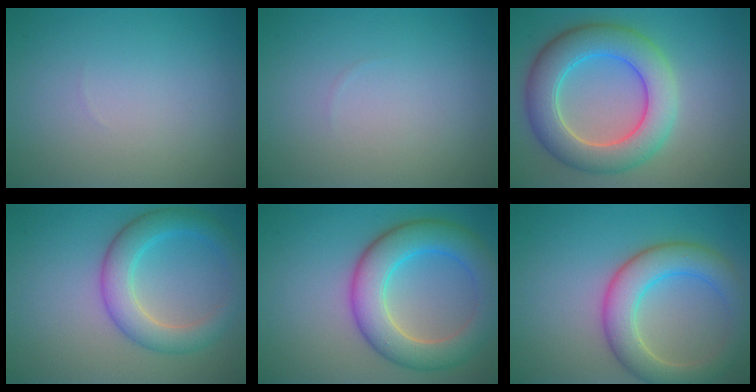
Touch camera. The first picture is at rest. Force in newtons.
{"total": 0.0}
{"total": 7.6, "press": 7.6, "slide": 0.3}
{"total": 4.8, "press": 4.8, "slide": 0.1}
{"total": 7.4, "press": 7.4, "slide": 0.2}
{"total": 6.0, "press": 6.0, "slide": 0.6}